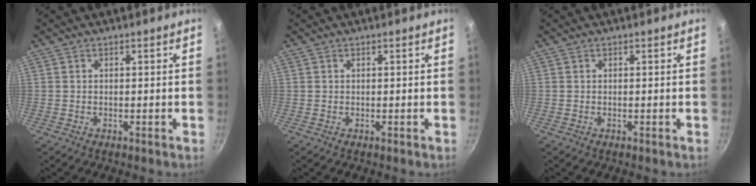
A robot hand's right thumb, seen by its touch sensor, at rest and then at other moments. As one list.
[{"total": 0.0}, {"total": 0.0}]